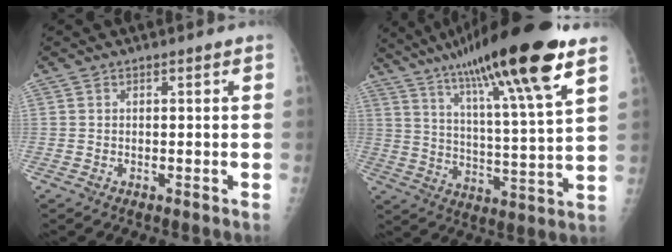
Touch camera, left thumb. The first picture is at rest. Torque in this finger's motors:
{"motor_torque": [1.84, -0.14, 1.55, -1.23, 0.52]}